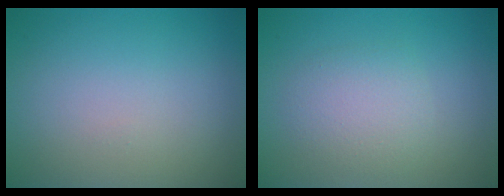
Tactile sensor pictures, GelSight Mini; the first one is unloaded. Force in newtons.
{"total": 2.8, "press": 2.8, "slide": 0.2}